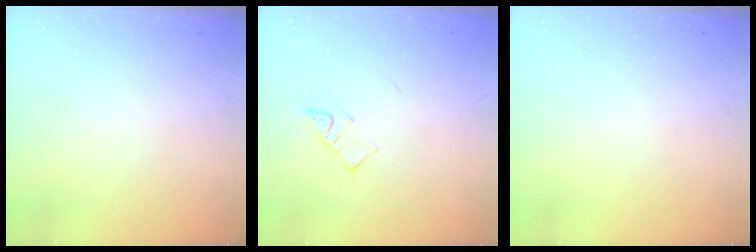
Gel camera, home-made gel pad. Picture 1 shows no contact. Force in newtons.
{"total": 3.9, "press": 3.9, "slide": 0.5}
{"total": 0.0}